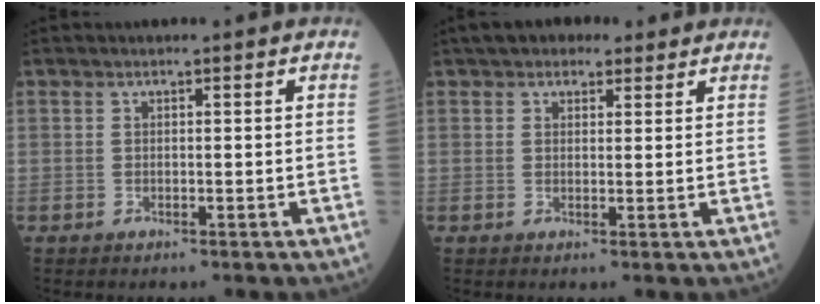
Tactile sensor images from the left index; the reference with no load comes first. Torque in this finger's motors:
{"motor_torque": [1.07, -1.07, 0.25, 0.06]}